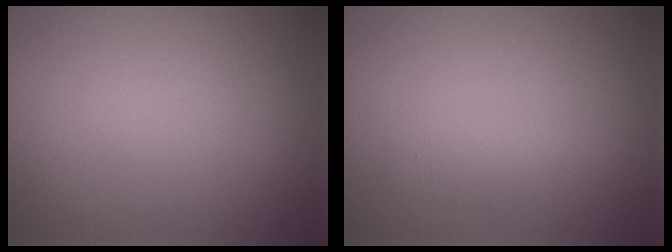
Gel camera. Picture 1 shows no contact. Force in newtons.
{"total": 1.5, "press": 1.4, "slide": 0.1}